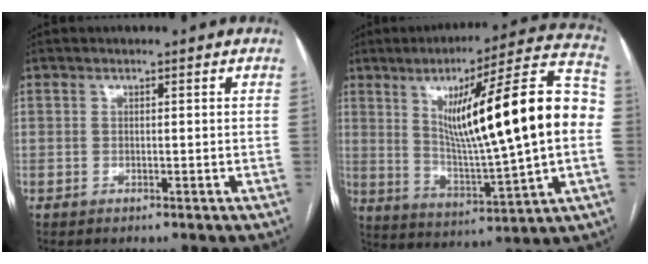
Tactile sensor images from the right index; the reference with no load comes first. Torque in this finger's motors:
{"motor_torque": [2.09, -0.05, 0.84, 0.21]}